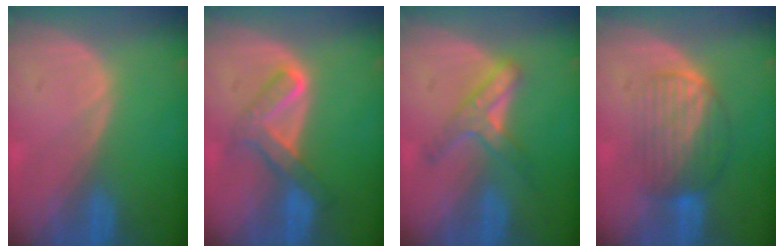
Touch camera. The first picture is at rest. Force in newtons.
{"total": 5.7, "press": 5.6, "slide": 1.2}
{"total": 5.1, "press": 5.1, "slide": 0.3}
{"total": 6.5, "press": 6.3, "slide": 1.7}